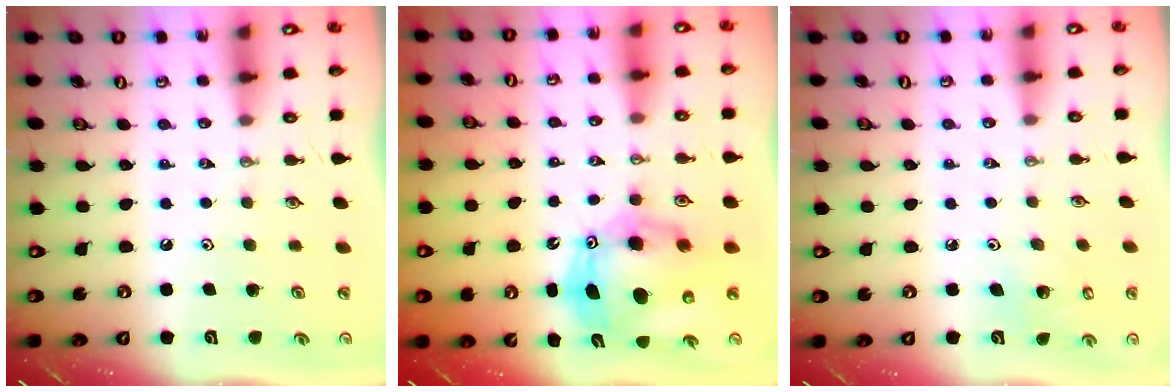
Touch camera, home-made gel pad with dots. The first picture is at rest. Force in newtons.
{"total": 14.5, "press": 14.3, "slide": 2.4}
{"total": 4.9, "press": 4.8, "slide": 0.3}